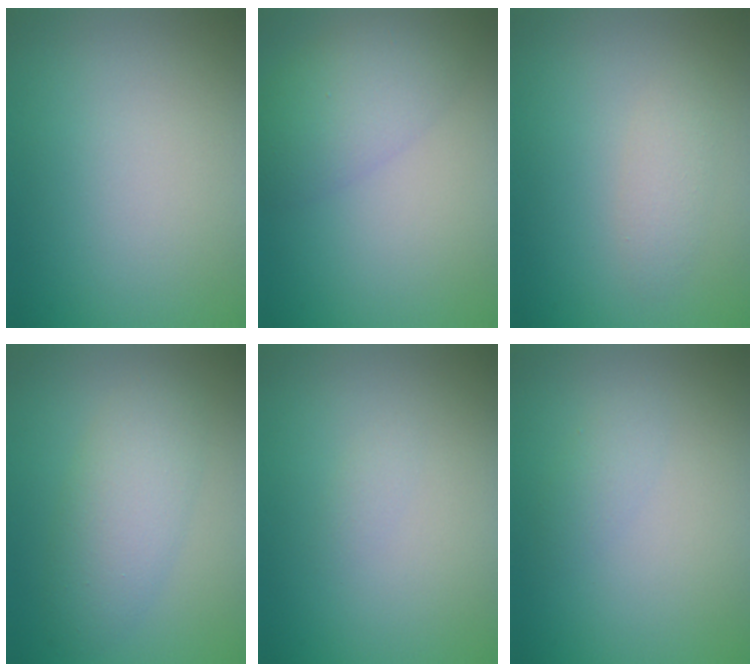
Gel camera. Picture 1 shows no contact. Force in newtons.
{"total": 4.5, "press": 4.5, "slide": 0.2}
{"total": 1.5, "press": 1.5, "slide": 0.1}
{"total": 4.4, "press": 4.4, "slide": 0.2}
{"total": 0.6, "press": 0.6, "slide": 0.1}
{"total": 1.2, "press": 1.2, "slide": 0.0}